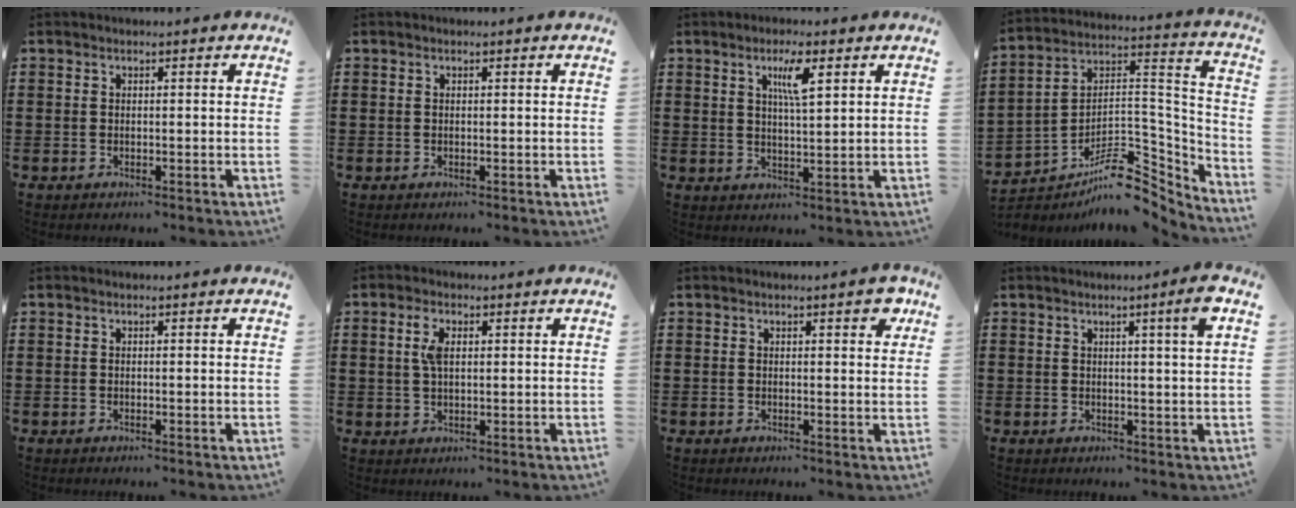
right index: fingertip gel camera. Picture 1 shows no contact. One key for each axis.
{"total": 0.0}
{"total": 4.8, "fx": 2.3, "fy": 0.9, "fz": 4.1, "tx": -0.080, "ty": 0.005, "tz": 0.035}
{"total": 10.6, "fx": -7.3, "fy": 4.9, "fz": 5.9, "tx": -0.101, "ty": 0.024, "tz": -0.135}
{"total": 0.0}
{"total": 3.6, "fx": 1.0, "fy": 1.7, "fz": 3.1, "tx": -0.067, "ty": 0.010, "tz": 0.016}
{"total": 2.5, "fx": 1.4, "fy": 0.8, "fz": 1.9, "tx": -0.016, "ty": -0.003, "tz": 0.017}
{"total": 3.7, "fx": 1.9, "fy": -0.5, "fz": 3.2, "tx": -0.046, "ty": -0.010, "tz": 0.026}